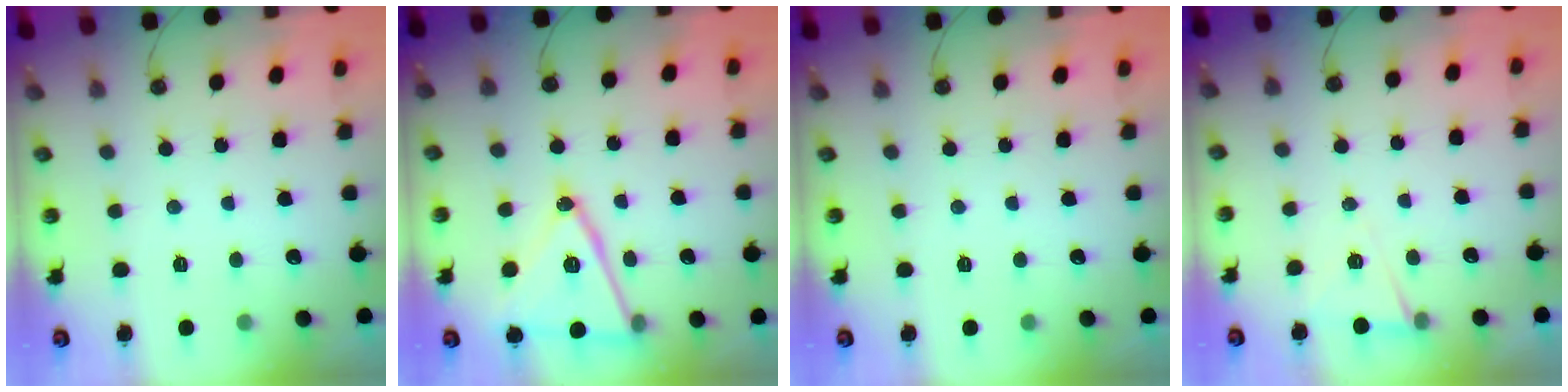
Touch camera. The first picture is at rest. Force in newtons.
{"total": 17.7, "press": 17.3, "slide": 3.4}
{"total": 0.0}
{"total": 6.0, "press": 3.7, "slide": 4.7}